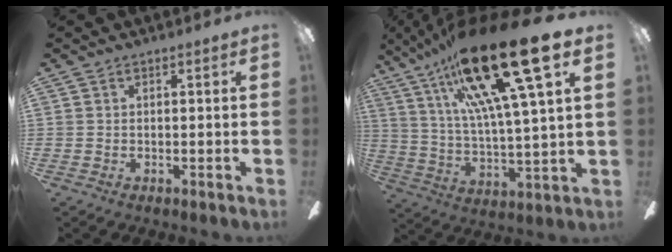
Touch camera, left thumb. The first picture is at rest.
{"total": 28.3, "force": [17.9, 5.5, 21.3], "torque": [-0.371, -0.096, 0.277]}